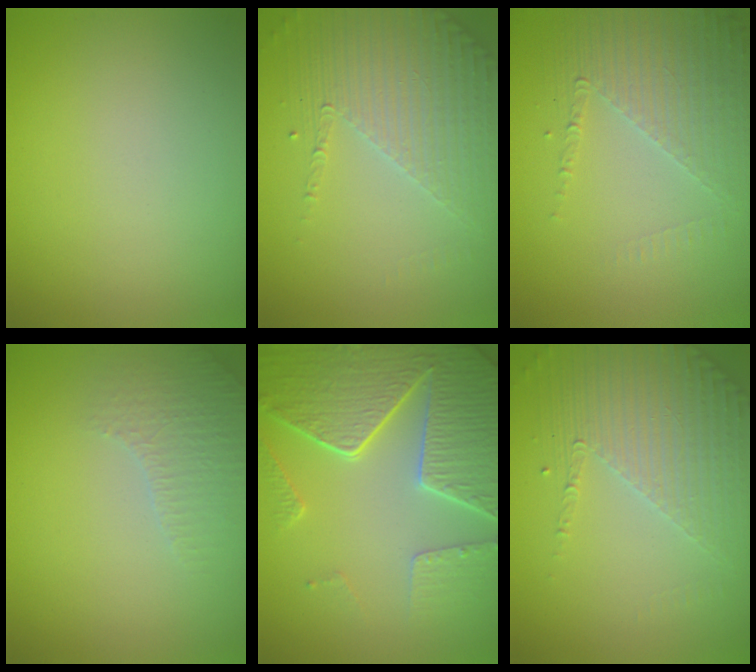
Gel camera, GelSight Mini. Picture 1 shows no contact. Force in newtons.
{"total": 4.3, "press": 3.2, "slide": 2.9}
{"total": 4.9, "press": 3.2, "slide": 3.7}
{"total": 2.3, "press": 2.2, "slide": 0.7}
{"total": 7.9, "press": 6.0, "slide": 5.1}
{"total": 4.3, "press": 3.2, "slide": 2.9}